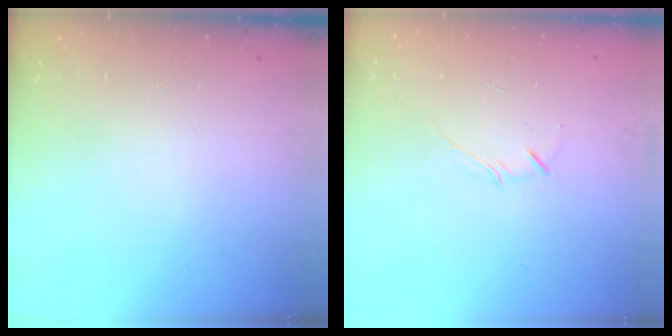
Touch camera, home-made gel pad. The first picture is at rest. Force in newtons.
{"total": 2.5, "press": 2.4, "slide": 0.5}